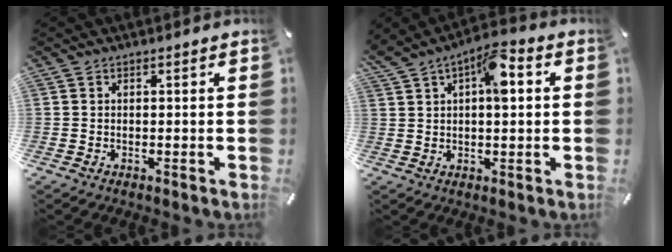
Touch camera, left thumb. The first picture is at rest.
{"total": 8.9, "force": [3.0, 4.1, 7.3], "torque": [-0.110, 0.000, 0.050]}